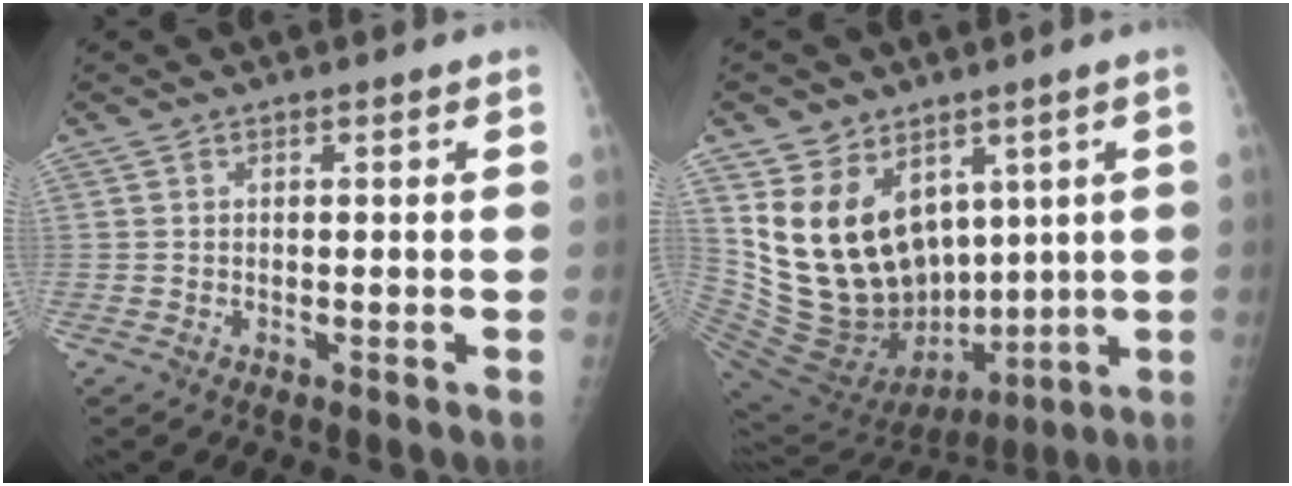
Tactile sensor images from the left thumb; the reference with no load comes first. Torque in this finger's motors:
{"motor_torque": [0.70, 1.58, 0.34, -0.34, 0.20]}